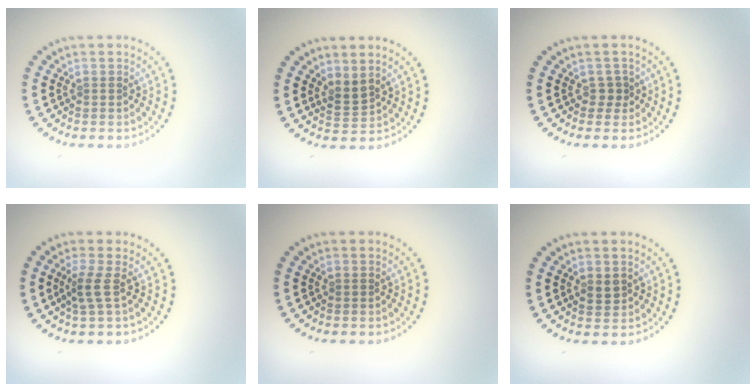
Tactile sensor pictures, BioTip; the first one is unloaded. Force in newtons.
{"total": 1.7, "press": 1.3, "slide": 1.1}
{"total": 0.9, "press": 0.8, "slide": 0.5}
{"total": 1.9, "press": 1.2, "slide": 1.4}
{"total": 0.0}
{"total": 1.3, "press": 1.3, "slide": 0.2}